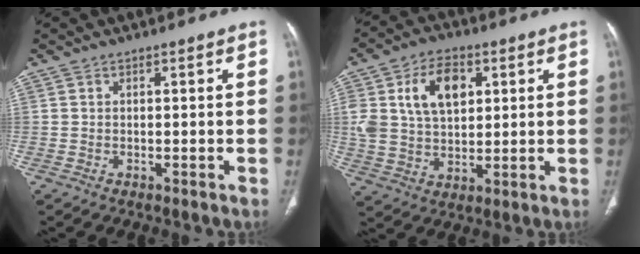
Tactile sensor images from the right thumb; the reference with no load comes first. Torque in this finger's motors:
{"motor_torque": [1.72, 1.58, 1.07, 0.83, 0.16]}